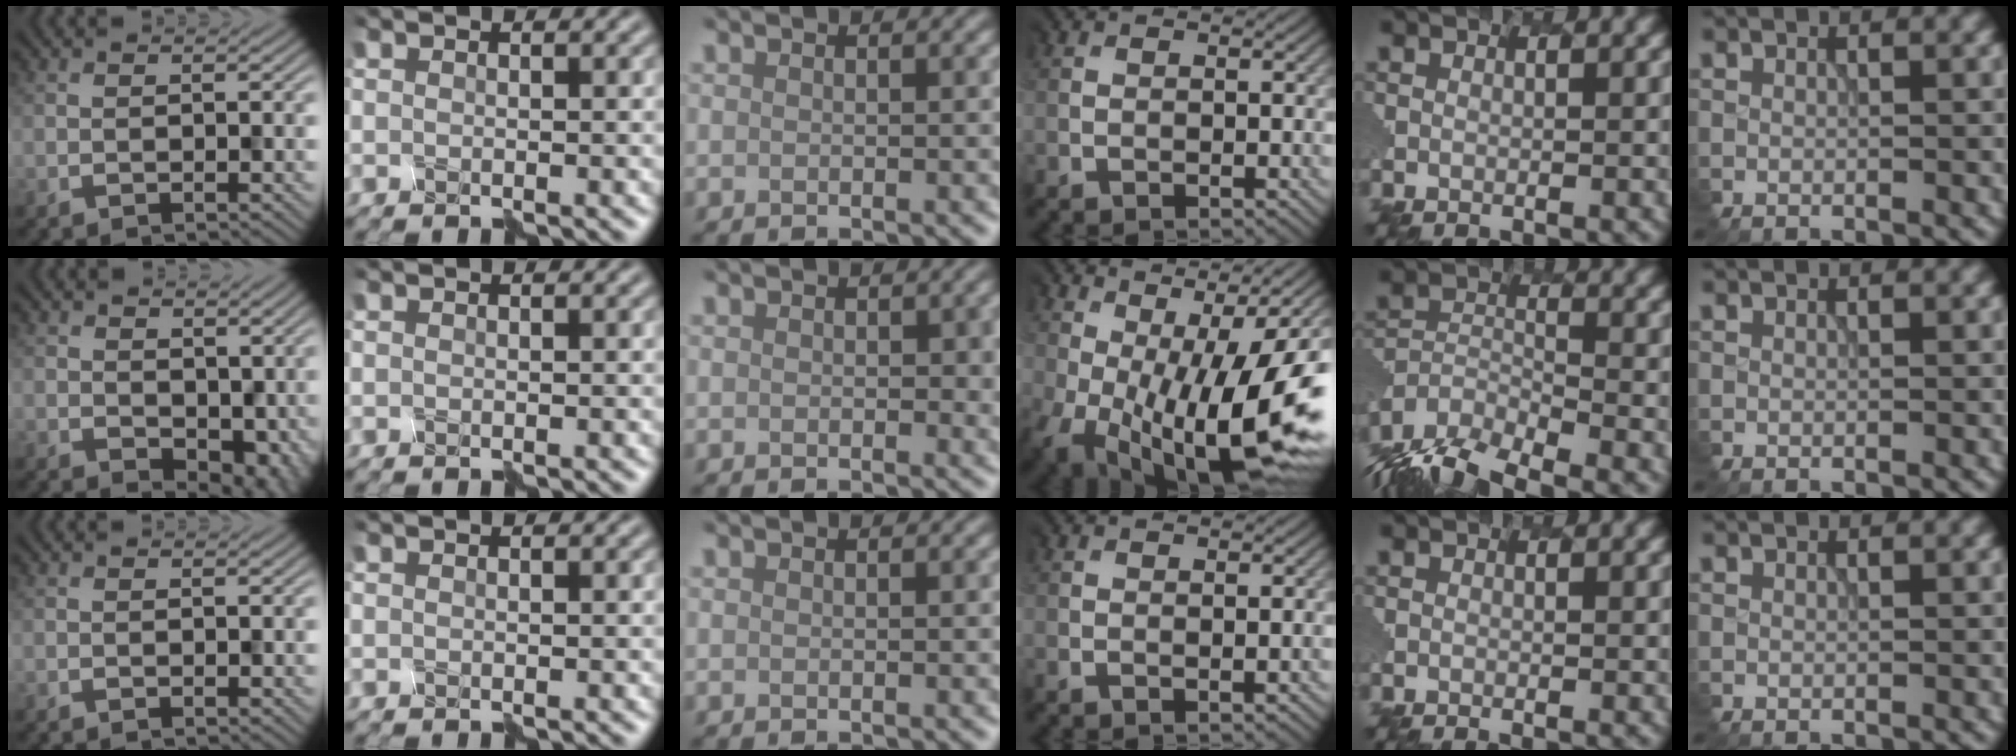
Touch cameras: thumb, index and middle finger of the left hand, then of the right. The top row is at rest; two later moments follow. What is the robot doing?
{"motion": "disassemble", "object": "spray bottle"}